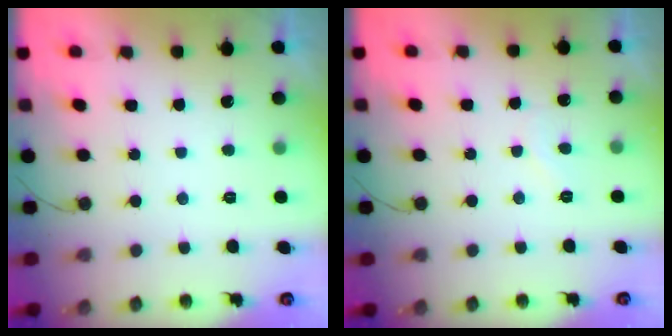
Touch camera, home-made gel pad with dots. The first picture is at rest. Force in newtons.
{"total": 4.3, "press": 4.3, "slide": 0.3}